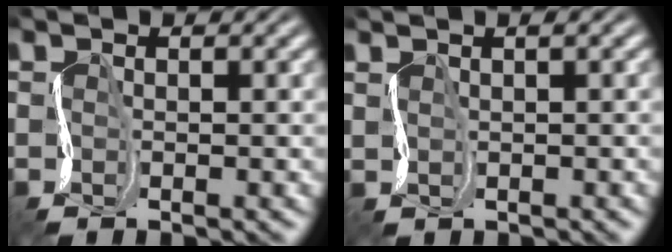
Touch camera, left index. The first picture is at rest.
{"total": 1.1, "force": [1.1, 0.0, -0.3], "torque": [0.005, 0.007, 0.020]}